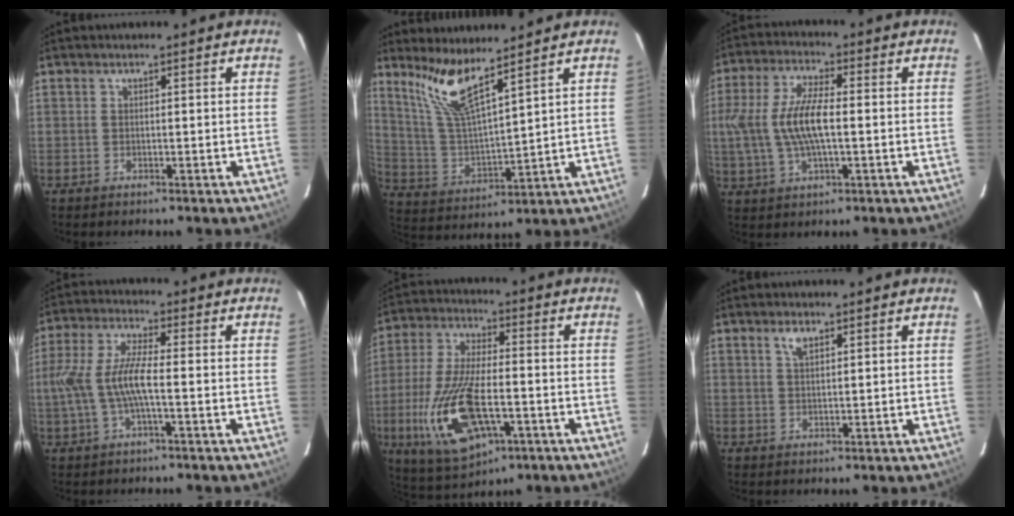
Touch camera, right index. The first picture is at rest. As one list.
[{"total": 10.2, "force": [7.7, 0.9, 6.7], "torque": [-0.129, -0.006, 0.164]}, {"total": 11.3, "force": [-0.5, 4.1, 10.6], "torque": [-0.220, 0.004, -0.007]}, {"total": 8.6, "force": [-1.7, 1.6, 8.3], "torque": [-0.181, 0.003, -0.029]}, {"total": 18.1, "force": [-5.8, 7.8, 15.3], "torque": [-0.333, -0.022, -0.095]}, {"total": 2.2, "force": [1.4, 0.9, 1.5], "torque": [-0.027, 0.005, 0.026]}]